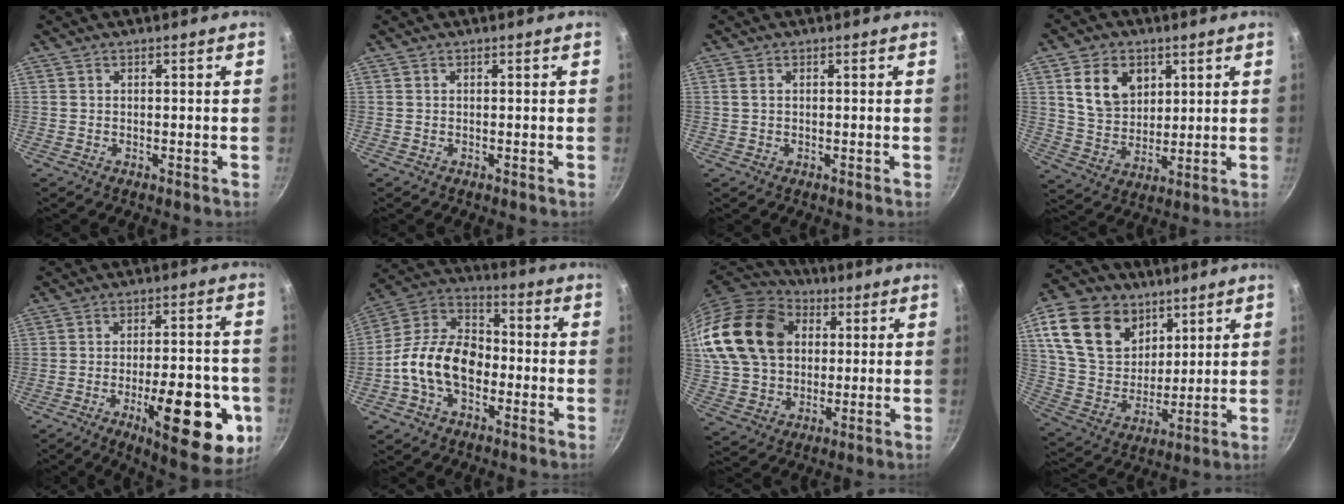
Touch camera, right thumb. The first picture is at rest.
{"total": 0.0}
{"total": 1.3, "force": [0.4, 0.9, 0.9], "torque": [-0.016, 0.003, 0.005]}
{"total": 10.8, "force": [4.0, 7.9, 6.1], "torque": [-0.083, -0.018, 0.077]}
{"total": 20.0, "force": [-6.6, 7.4, 17.3], "torque": [-0.195, 0.014, -0.087]}
{"total": 14.6, "force": [-3.6, 9.8, 10.3], "torque": [-0.144, 0.043, -0.085]}
{"total": 22.9, "force": [6.1, 17.2, 13.8], "torque": [-0.260, 0.018, 0.113]}
{"total": 19.5, "force": [9.1, 13.9, 10.3], "torque": [-0.161, -0.035, 0.172]}